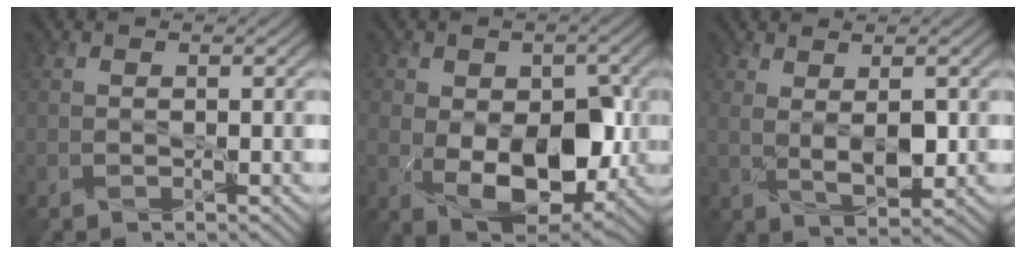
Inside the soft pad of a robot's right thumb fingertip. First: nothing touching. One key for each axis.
{"total": 10.7, "fx": -1.2, "fy": 7.1, "fz": 7.9, "tx": -0.136, "ty": -0.021, "tz": -0.008}
{"total": 4.2, "fx": 1.1, "fy": 1.6, "fz": 3.7, "tx": -0.083, "ty": -0.004, "tz": 0.023}